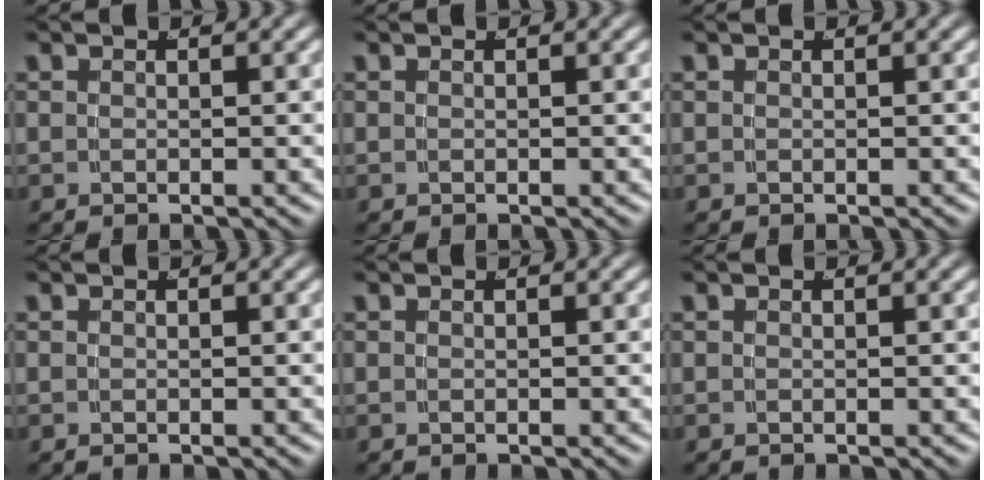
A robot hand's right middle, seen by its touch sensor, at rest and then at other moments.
{"total": 0.0}
{"total": 0.0}
{"total": 0.0}
{"total": 0.0}
{"total": 0.0}